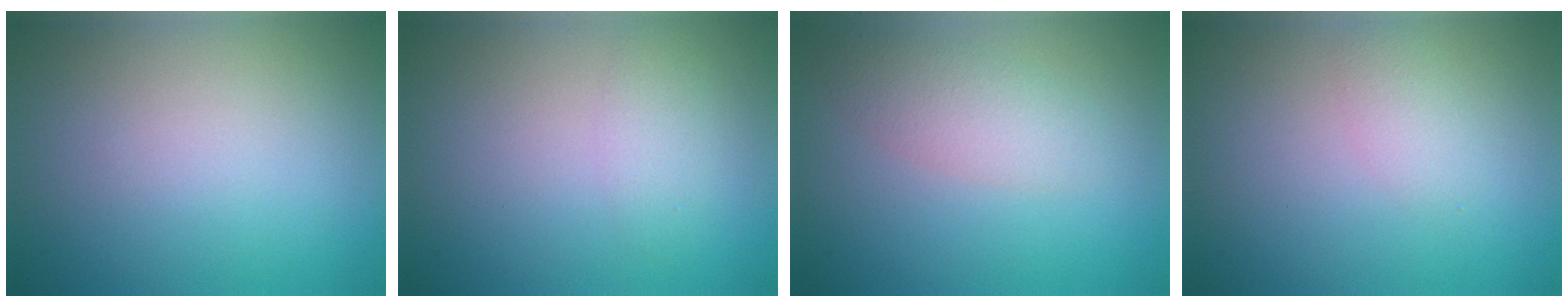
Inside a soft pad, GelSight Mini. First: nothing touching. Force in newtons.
{"total": 1.7, "press": 1.7, "slide": 0.0}
{"total": 2.8, "press": 2.8, "slide": 0.2}
{"total": 1.6, "press": 1.6, "slide": 0.1}